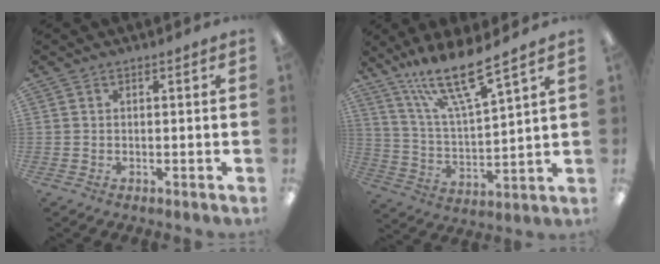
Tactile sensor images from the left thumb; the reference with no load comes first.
{"total": 15.5, "force": [11.9, 2.5, 9.5], "torque": [-0.189, -0.064, 0.202]}